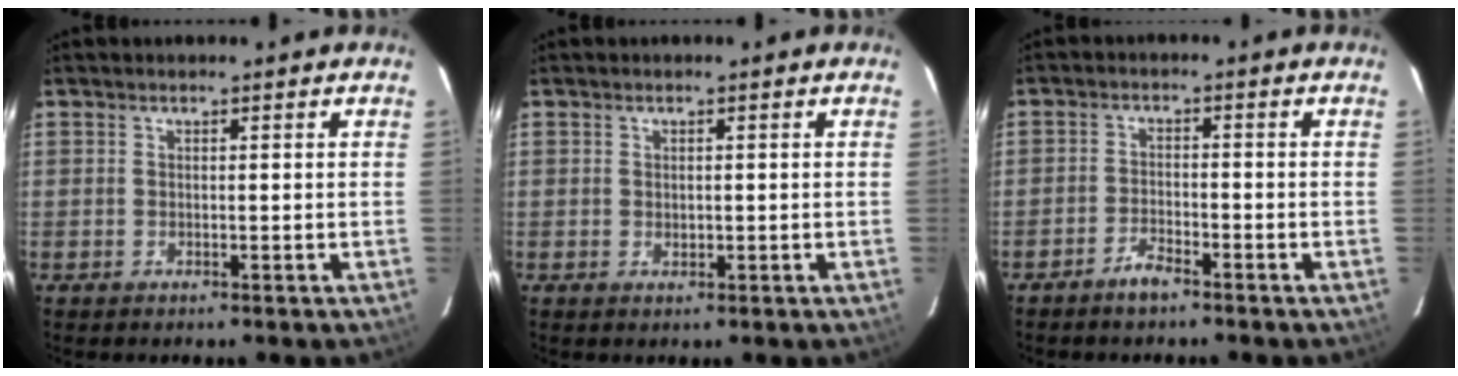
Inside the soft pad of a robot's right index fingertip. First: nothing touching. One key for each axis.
{"total": 0.9, "fx": 0.1, "fy": 0.8, "fz": 0.4, "tx": -0.006, "ty": -0.001, "tz": 0.004}
{"total": 3.3, "fx": -2.8, "fy": 0.8, "fz": 1.5, "tx": -0.042, "ty": 0.003, "tz": -0.055}